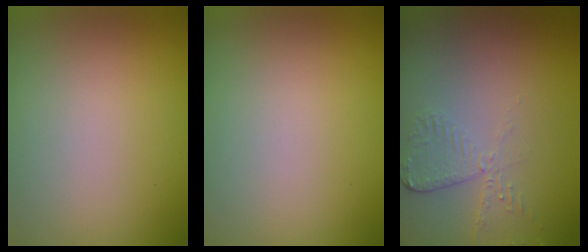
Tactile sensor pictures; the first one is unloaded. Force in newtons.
{"total": 0.0}
{"total": 2.0, "press": 1.9, "slide": 0.6}